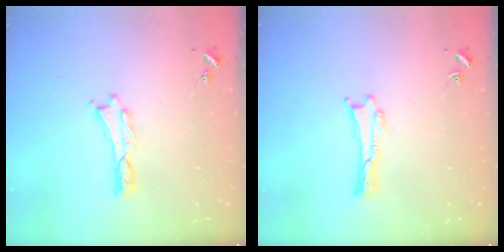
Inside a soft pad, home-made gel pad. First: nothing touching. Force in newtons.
{"total": 0.0}